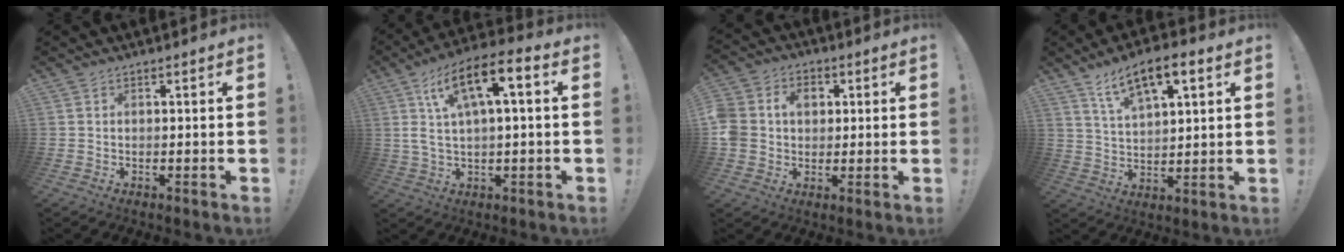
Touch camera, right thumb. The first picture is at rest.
{"total": 12.6, "force": [3.6, 3.8, 11.5], "torque": [-0.198, -0.006, 0.057]}
{"total": 9.6, "force": [1.5, 8.1, 4.9], "torque": [-0.093, 0.005, 0.031]}
{"total": 10.5, "force": [5.8, 4.1, 7.8], "torque": [-0.134, -0.018, 0.103]}